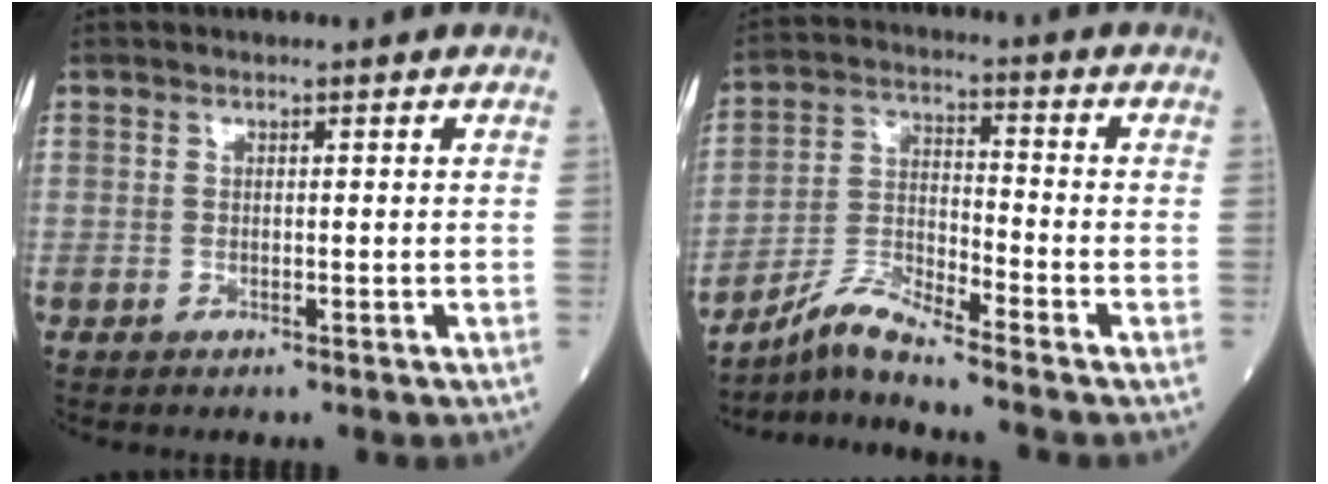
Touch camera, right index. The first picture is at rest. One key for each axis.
{"total": 6.6, "fx": -6.2, "fy": -1.2, "fz": 2.1, "tx": -0.056, "ty": -0.013, "tz": -0.118}